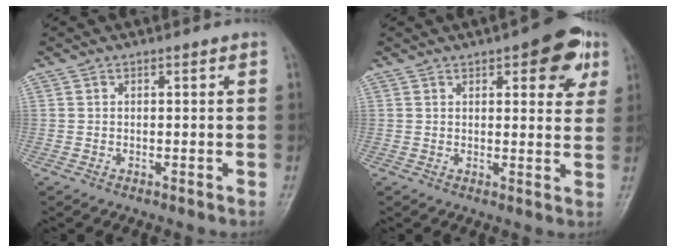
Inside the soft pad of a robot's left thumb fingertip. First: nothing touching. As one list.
[{"total": 9.5, "force": [4.5, 3.9, 7.4], "torque": [-0.058, -0.011, 0.048]}]